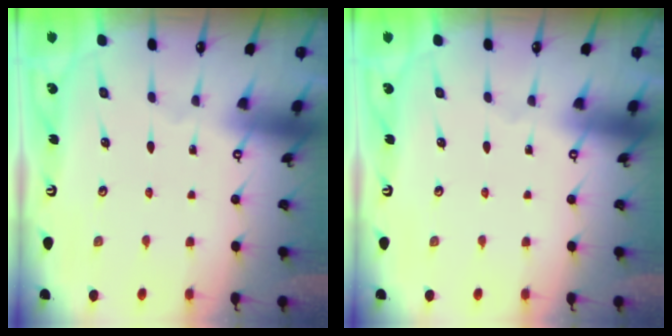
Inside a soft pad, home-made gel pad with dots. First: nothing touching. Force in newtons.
{"total": 0.0}